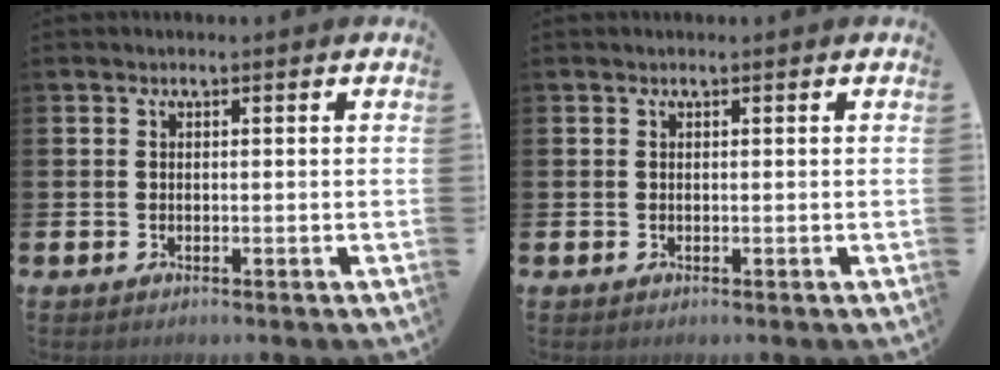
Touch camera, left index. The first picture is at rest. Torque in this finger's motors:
{"motor_torque": [0.06, -0.14, -0.15, -0.01]}